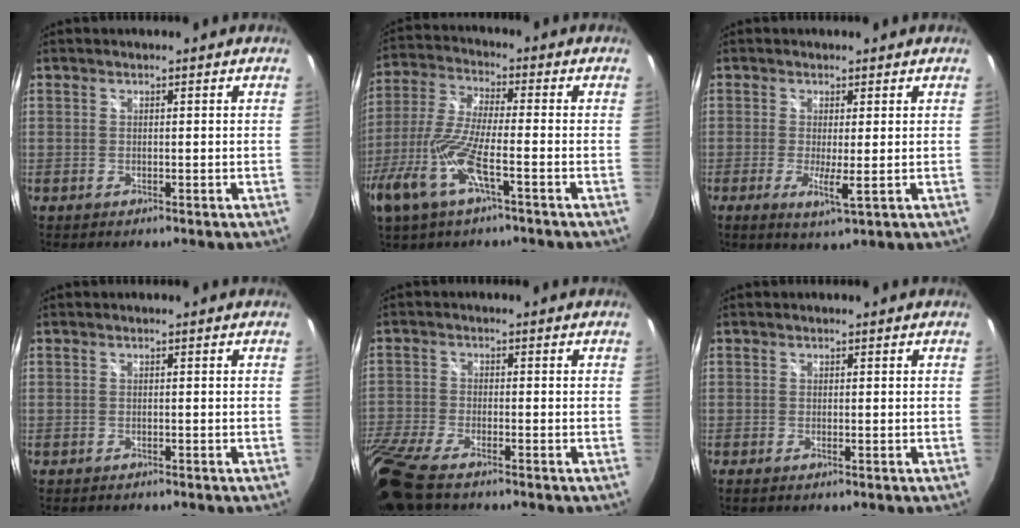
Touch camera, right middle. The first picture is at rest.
{"total": 14.6, "force": [-6.8, 3.2, 12.5], "torque": [-0.276, -0.022, -0.133]}
{"total": 3.8, "force": [-0.5, -0.1, 3.7], "torque": [-0.075, -0.012, -0.011]}
{"total": 0.8, "force": [-0.8, 0.2, 0.1], "torque": [-0.004, -0.002, -0.011]}
{"total": 12.7, "force": [-9.7, 3.6, 7.4], "torque": [-0.191, -0.042, -0.187]}
{"total": 0.7, "force": [-0.4, -0.2, 0.5], "torque": [-0.007, 0.002, -0.007]}